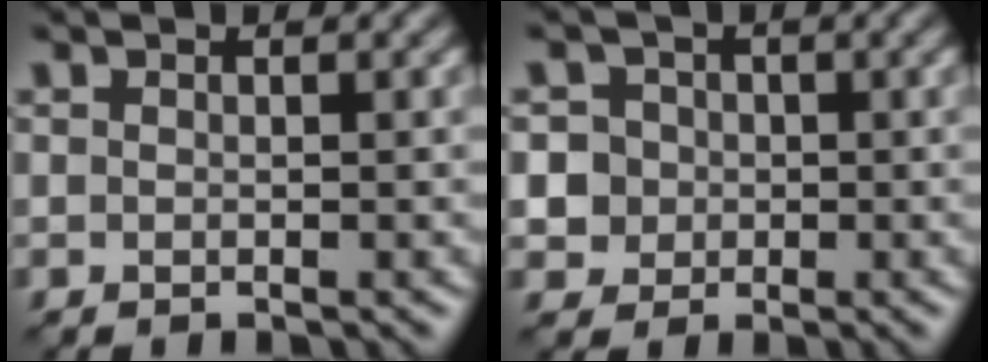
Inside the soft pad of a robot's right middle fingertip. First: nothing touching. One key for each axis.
{"total": 4.7, "fx": 0.4, "fy": 4.5, "fz": 1.4, "tx": -0.018, "ty": 0.030, "tz": -0.007}